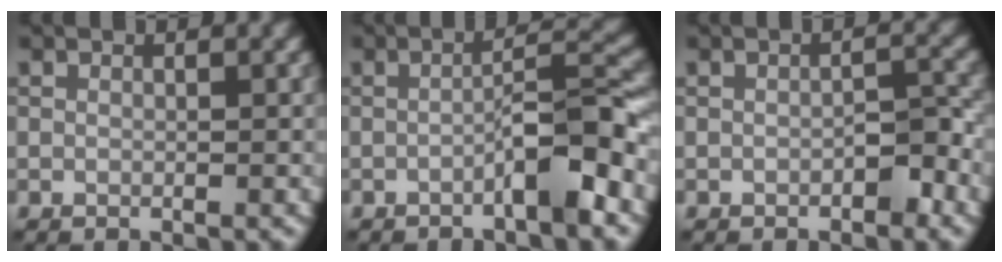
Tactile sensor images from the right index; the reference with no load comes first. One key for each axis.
{"total": 5.1, "fx": -2.1, "fy": 0.6, "fz": 4.6, "tx": -0.069, "ty": 0.019, "tz": -0.039}
{"total": 1.9, "fx": -1.0, "fy": 0.7, "fz": 1.5, "tx": -0.022, "ty": 0.007, "tz": -0.016}